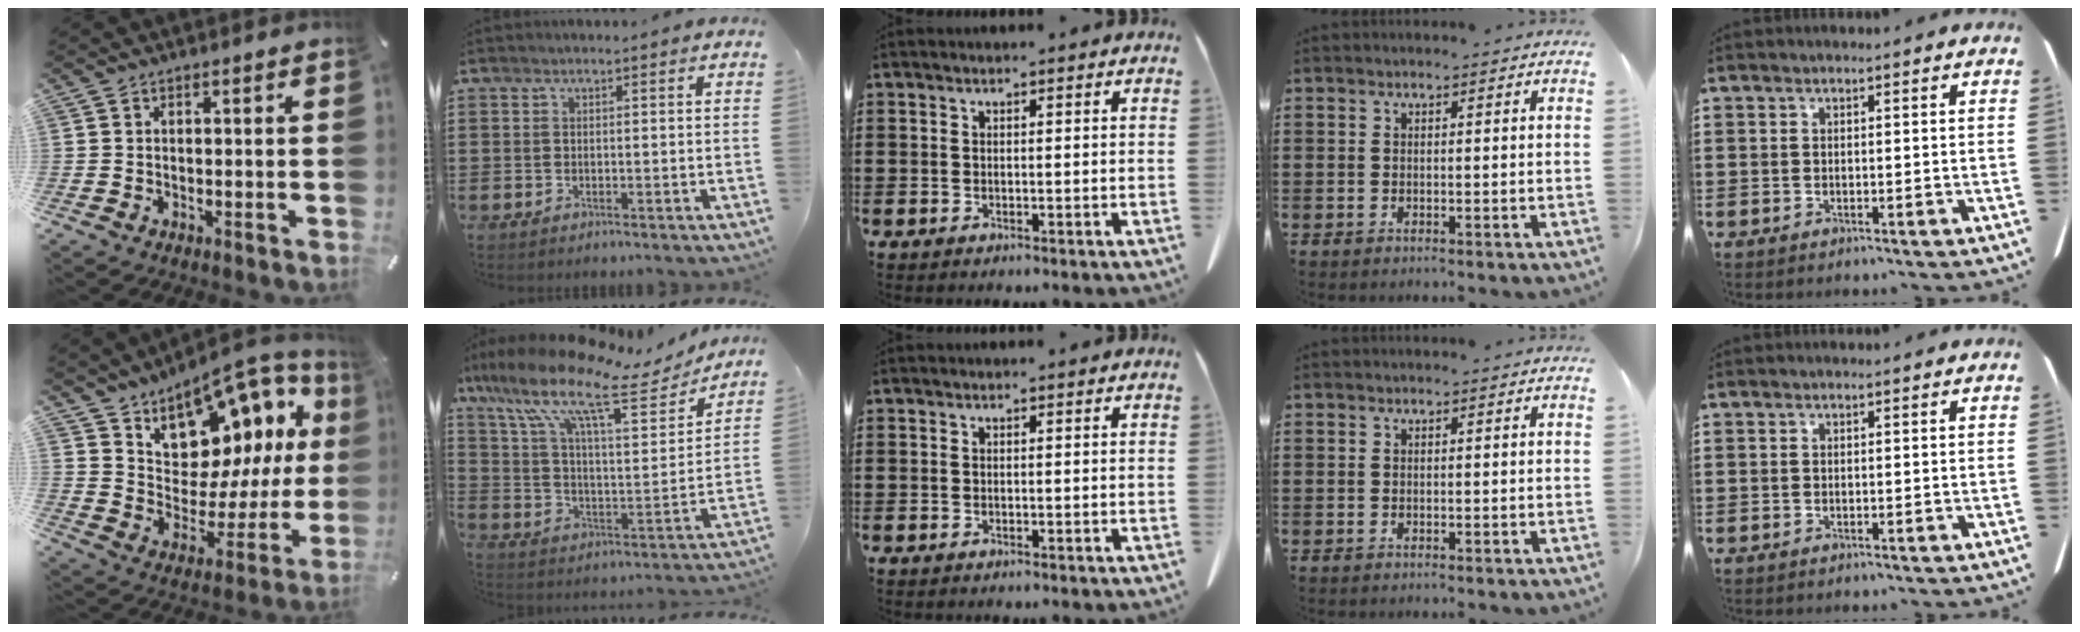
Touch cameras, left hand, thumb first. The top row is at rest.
{"thumb": {"total": 13.8, "force": [10.5, 7.7, 4.5], "torque": [-0.059, -0.113, 0.183]}, "index": {"total": 15.4, "force": [10.4, 3.8, 10.7], "torque": [-0.228, -0.045, 0.173]}}